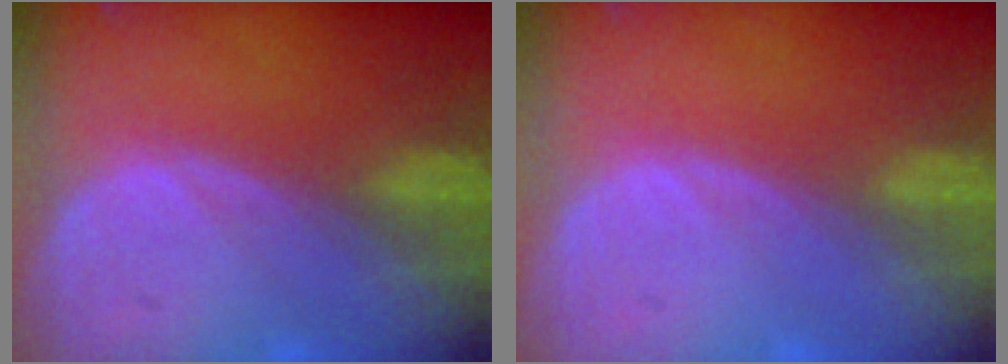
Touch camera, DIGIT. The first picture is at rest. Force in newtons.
{"total": 0.0}